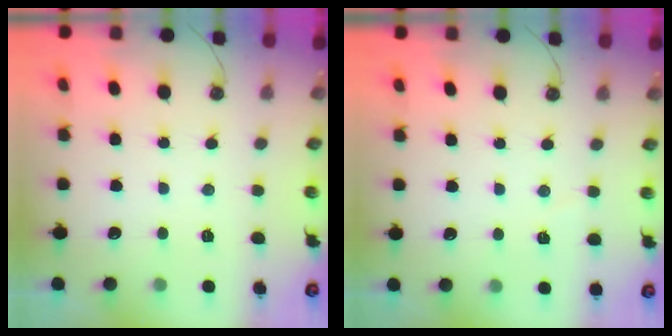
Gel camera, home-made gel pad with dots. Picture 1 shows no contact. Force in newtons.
{"total": 2.7, "press": 2.4, "slide": 1.1}